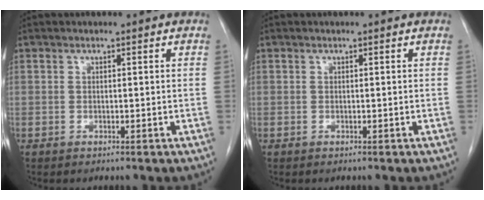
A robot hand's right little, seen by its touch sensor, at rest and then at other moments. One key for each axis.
{"total": 0.0}